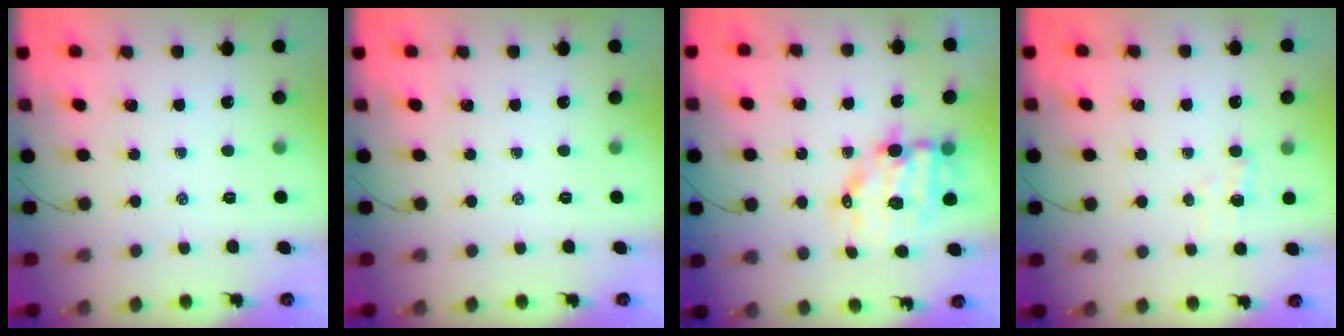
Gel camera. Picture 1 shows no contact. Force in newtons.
{"total": 0.0}
{"total": 10.5, "press": 10.2, "slide": 2.4}
{"total": 2.7, "press": 2.6, "slide": 0.7}